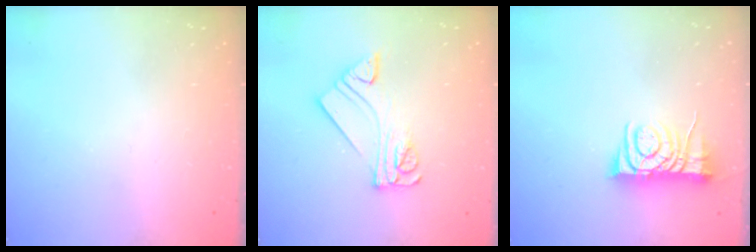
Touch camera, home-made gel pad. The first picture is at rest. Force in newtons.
{"total": 11.1, "press": 11.1, "slide": 1.1}
{"total": 7.6, "press": 7.5, "slide": 1.0}